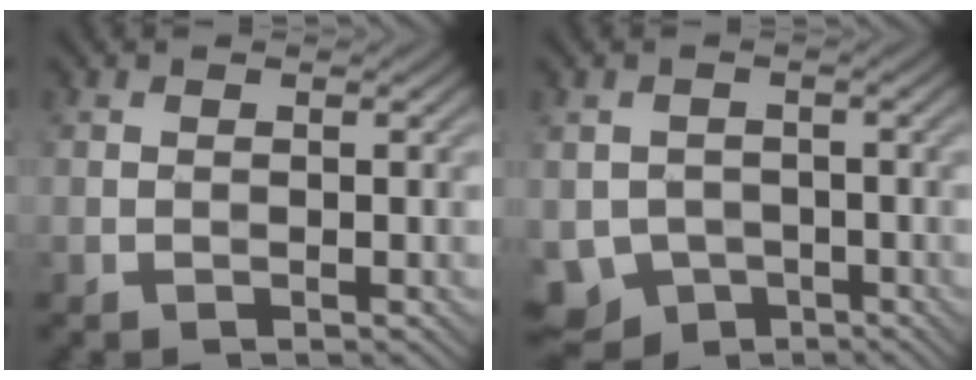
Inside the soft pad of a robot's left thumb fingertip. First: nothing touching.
{"total": 5.3, "force": [-2.7, 4.2, 1.9], "torque": [-0.044, -0.022, -0.047]}